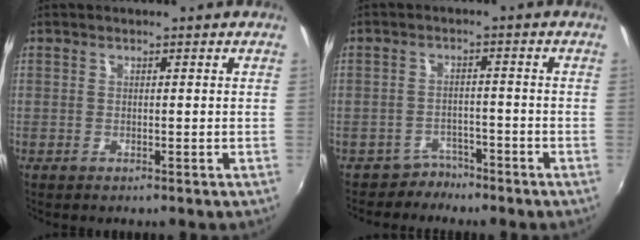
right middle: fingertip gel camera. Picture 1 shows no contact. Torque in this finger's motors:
{"motor_torque": [-0.08, -0.09, -0.06, -0.01]}